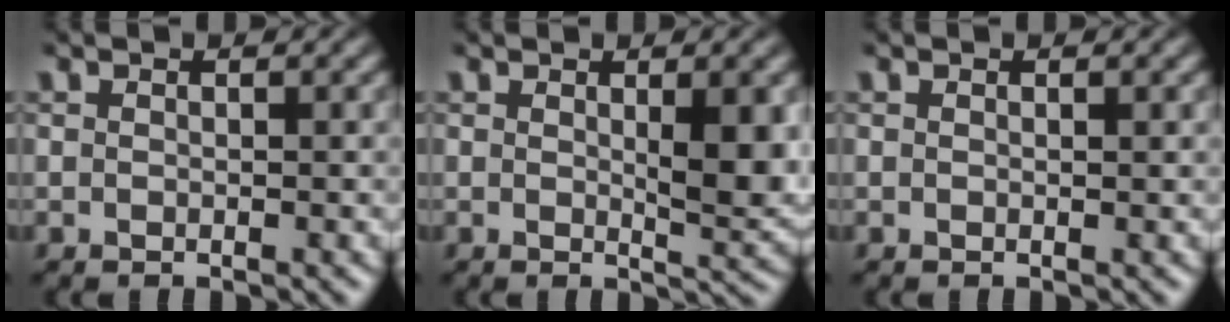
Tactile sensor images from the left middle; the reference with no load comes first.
{"total": 3.9, "force": [0.6, 1.0, 3.7], "torque": [-0.054, -0.005, 0.012]}
{"total": 0.0}